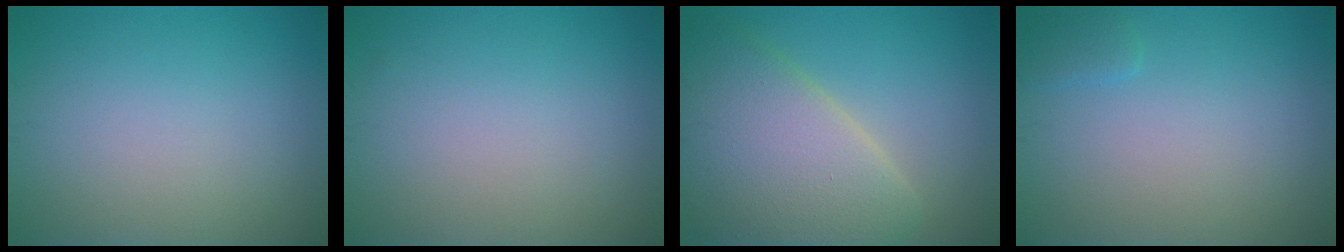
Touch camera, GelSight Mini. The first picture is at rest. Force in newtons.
{"total": 0.0}
{"total": 8.5, "press": 8.5, "slide": 0.6}
{"total": 0.9, "press": 0.9, "slide": 0.1}